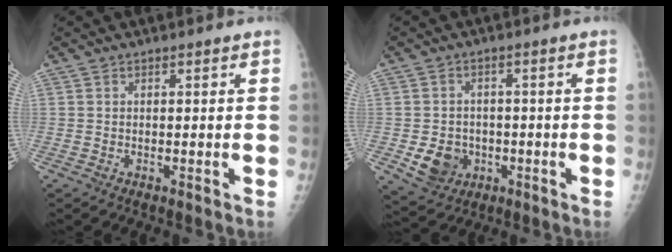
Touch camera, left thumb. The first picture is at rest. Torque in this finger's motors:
{"motor_torque": [-0.16, 0.17, 0.01, 0.01, 0.01]}